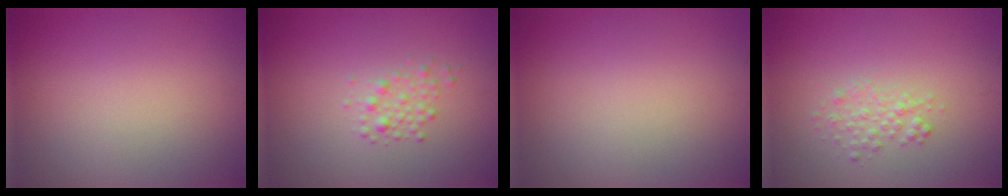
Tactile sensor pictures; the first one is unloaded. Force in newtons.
{"total": 1.5, "press": 1.5, "slide": 0.0}
{"total": 0.0}
{"total": 1.6, "press": 1.6, "slide": 0.1}